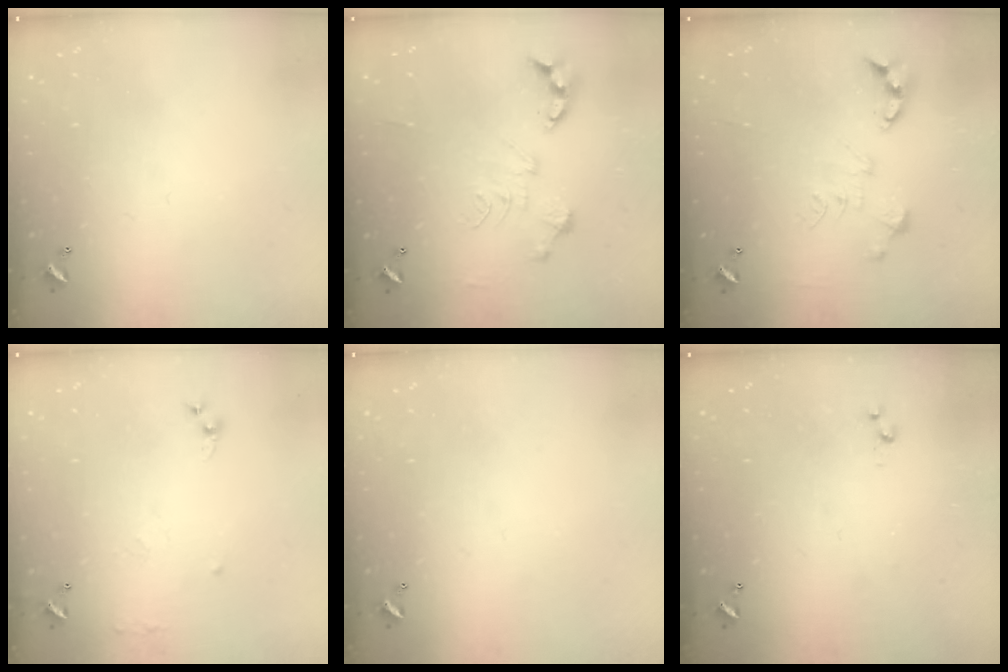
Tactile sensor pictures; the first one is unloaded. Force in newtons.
{"total": 0.0}
{"total": 0.0}
{"total": 7.5, "press": 7.4, "slide": 0.8}
{"total": 0.0}
{"total": 3.0, "press": 3.0, "slide": 0.4}